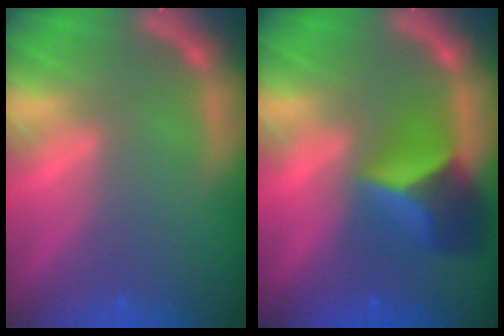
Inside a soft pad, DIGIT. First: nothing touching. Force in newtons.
{"total": 6.0}